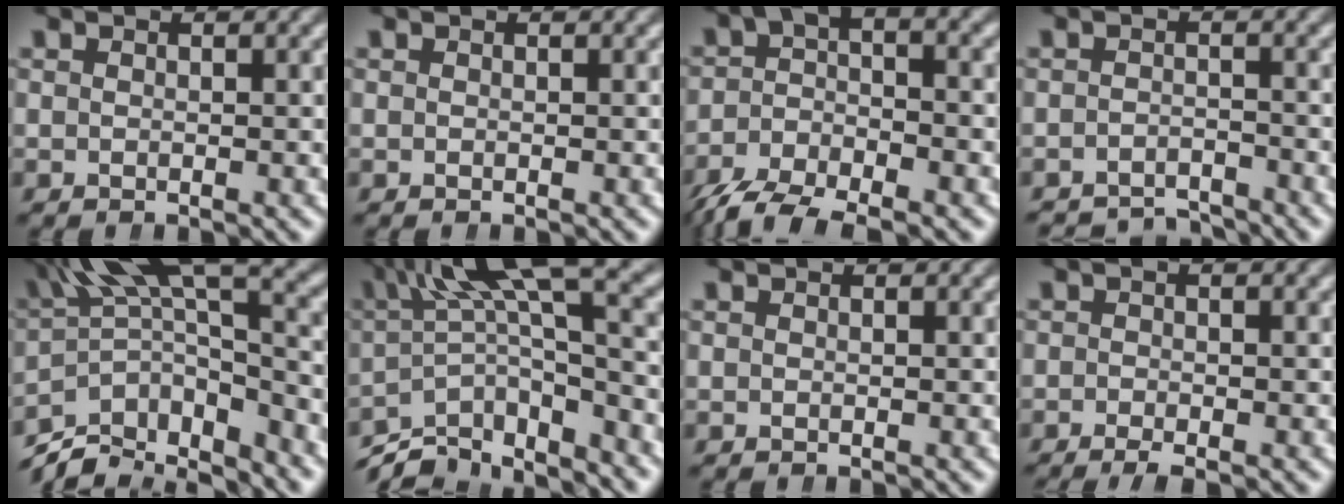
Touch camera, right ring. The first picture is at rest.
{"total": 0.0}
{"total": 7.6, "force": [-3.8, 3.7, 5.4], "torque": [-0.079, -0.017, -0.053]}
{"total": 4.6, "force": [-4.6, 0.6, 0.5], "torque": [0.010, -0.012, -0.072]}
{"total": 11.3, "force": [-2.9, 6.8, 8.6], "torque": [-0.137, -0.027, -0.036]}
{"total": 9.9, "force": [-2.1, 5.4, 8.0], "torque": [-0.137, -0.030, -0.021]}
{"total": 0.0}
{"total": 2.1, "force": [-1.5, 0.4, 1.4], "torque": [-0.016, 0.002, -0.026]}